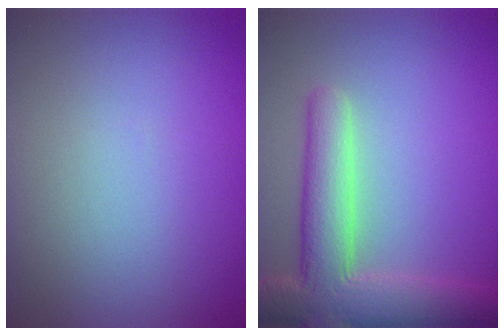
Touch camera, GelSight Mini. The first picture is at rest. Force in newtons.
{"total": 7.1, "press": 7.0, "slide": 0.7}